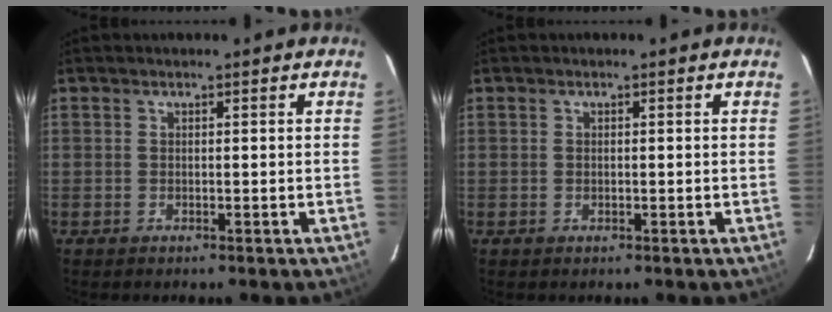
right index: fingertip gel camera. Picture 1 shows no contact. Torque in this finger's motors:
{"motor_torque": [-0.10, 0.04, -0.06, -0.01]}